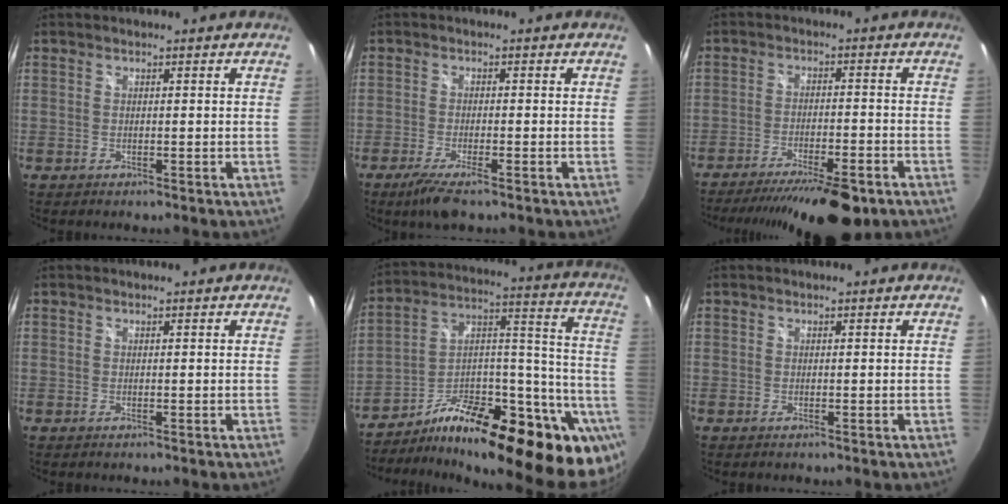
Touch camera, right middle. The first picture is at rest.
{"total": 5.3, "force": [-3.6, 0.6, 3.9], "torque": [-0.086, -0.014, -0.065]}
{"total": 18.0, "force": [-13.8, 4.5, 10.6], "torque": [-0.198, -0.032, -0.202]}
{"total": 0.0}
{"total": 29.4, "force": [-20.0, 9.4, 19.3], "torque": [-0.241, 0.015, -0.304]}
{"total": 0.0}